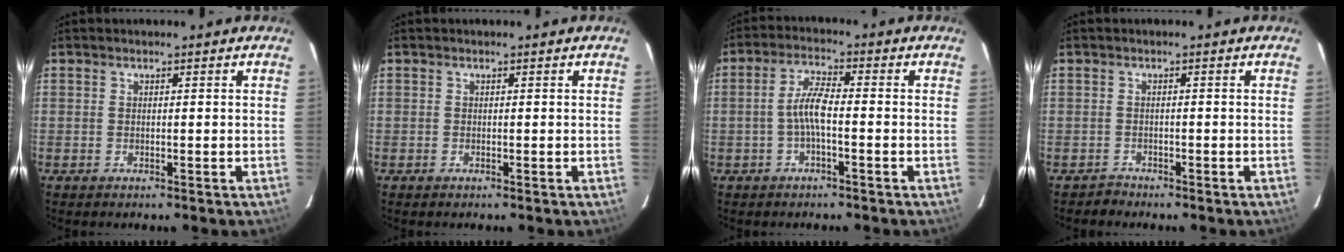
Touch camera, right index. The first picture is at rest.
{"total": 0.0}
{"total": 4.7, "force": [-1.3, 0.9, 4.4], "torque": [-0.093, 0.011, -0.027]}
{"total": 1.5, "force": [-0.9, 0.0, -1.1], "torque": [0.018, 0.005, -0.015]}